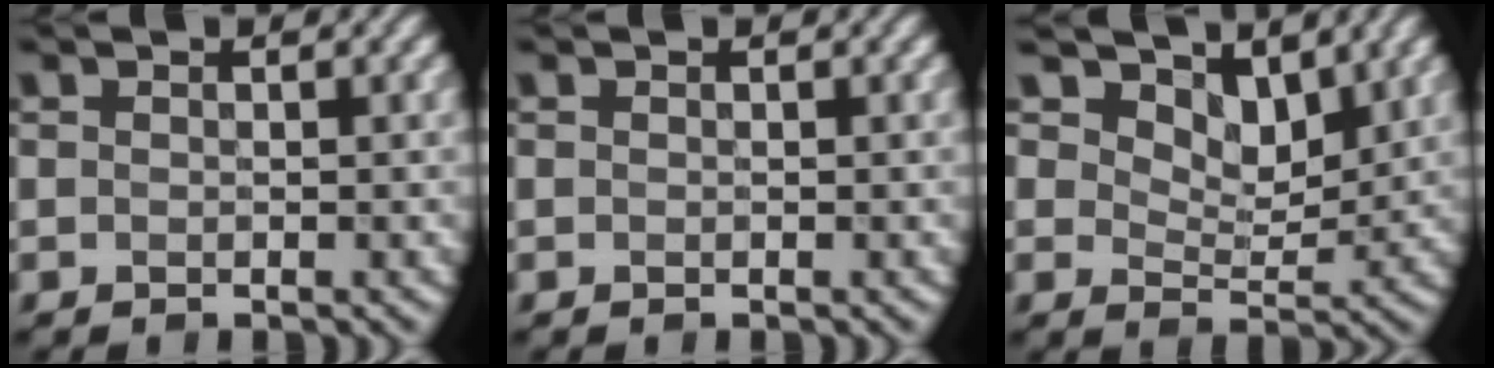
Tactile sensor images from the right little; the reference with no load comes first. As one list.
[{"total": 0.0}, {"total": 5.6, "force": [4.1, 2.9, 2.5], "torque": [-0.050, -0.021, 0.073]}]